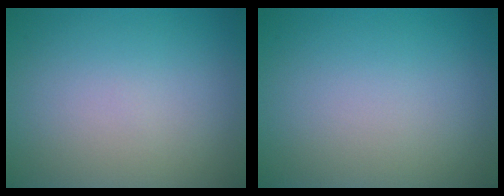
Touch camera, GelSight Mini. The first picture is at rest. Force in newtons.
{"total": 0.0}